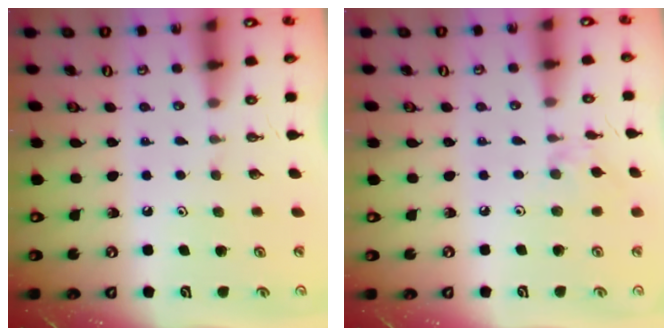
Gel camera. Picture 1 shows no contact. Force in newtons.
{"total": 2.4, "press": 2.4, "slide": 0.4}